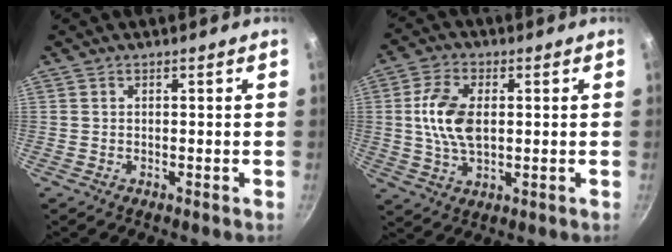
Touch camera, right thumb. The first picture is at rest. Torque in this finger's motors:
{"motor_torque": [0.59, 1.78, 1.20, -0.52, 0.09]}